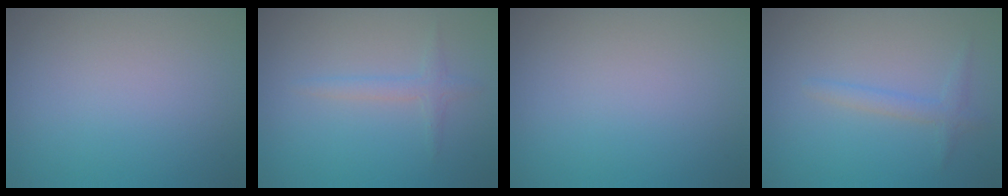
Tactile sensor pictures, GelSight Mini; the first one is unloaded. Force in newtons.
{"total": 1.5, "press": 1.5, "slide": 0.1}
{"total": 0.0}
{"total": 1.6, "press": 1.6, "slide": 0.1}